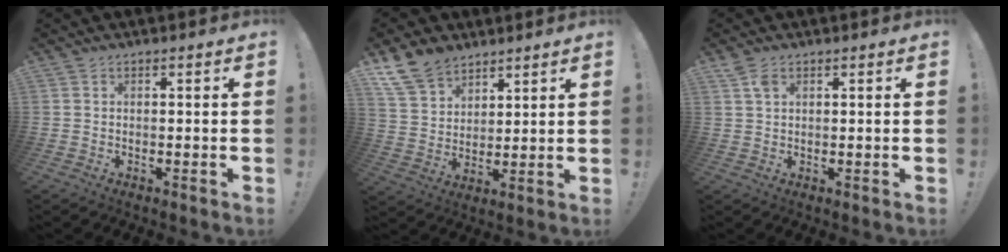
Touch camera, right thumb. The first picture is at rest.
{"total": 12.3, "force": [9.2, 7.2, 3.7], "torque": [-0.075, -0.057, 0.182]}
{"total": 3.4, "force": [1.9, 1.9, 2.2], "torque": [-0.038, -0.002, 0.034]}